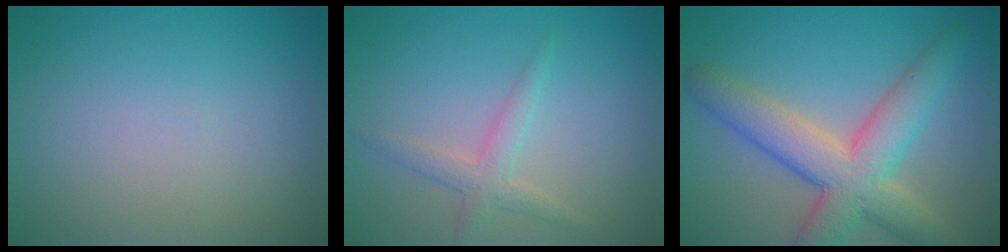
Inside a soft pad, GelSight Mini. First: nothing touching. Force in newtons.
{"total": 2.2, "press": 2.1, "slide": 0.1}
{"total": 7.5, "press": 7.5, "slide": 0.6}